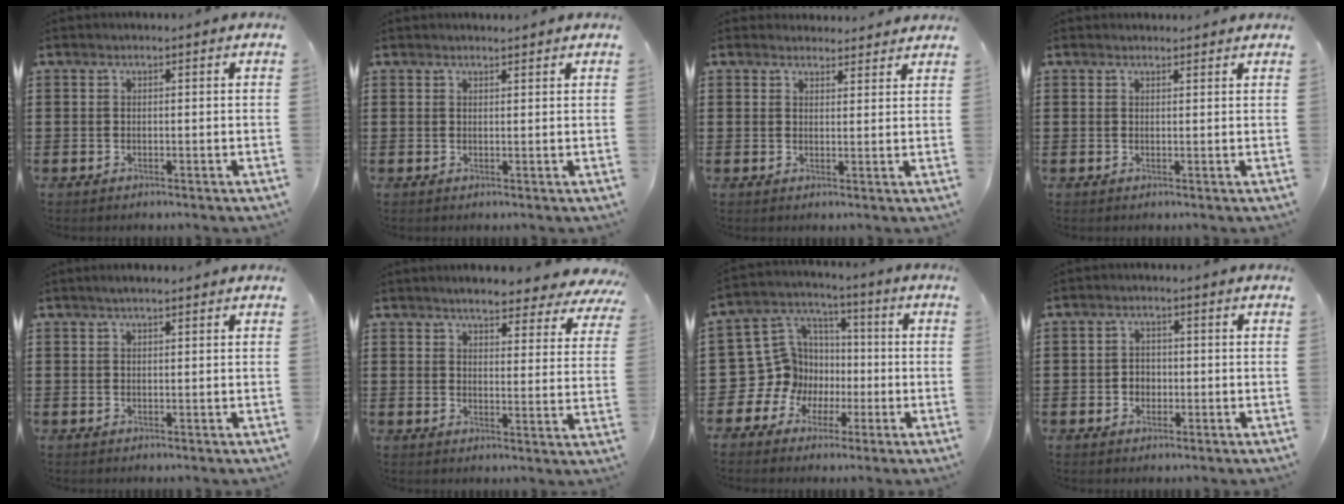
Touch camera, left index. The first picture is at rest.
{"total": 1.1, "force": [1.1, 0.1, 0.3], "torque": [-0.007, 0.001, 0.021]}
{"total": 2.6, "force": [2.5, 0.6, 0.1], "torque": [-0.001, -0.008, 0.047]}
{"total": 1.1, "force": [1.1, 0.3, 0.0], "torque": [-0.002, 0.001, 0.022]}
{"total": 1.5, "force": [1.1, 0.2, 0.9], "torque": [-0.019, 0.003, 0.020]}
{"total": 4.9, "force": [4.6, 0.4, 1.7], "torque": [-0.044, -0.023, 0.078]}
{"total": 10.8, "force": [-1.4, 10.6, 2.0], "torque": [-0.101, -0.002, -0.017]}
{"total": 2.2, "force": [-0.4, 1.9, 0.9], "torque": [-0.023, 0.005, -0.012]}